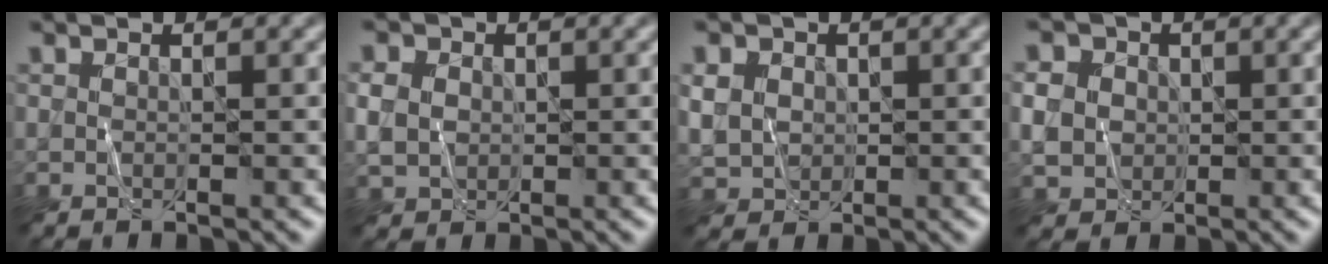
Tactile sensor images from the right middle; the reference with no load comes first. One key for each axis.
{"total": 2.8, "fx": 0.2, "fy": 2.4, "fz": 1.4, "tx": -0.037, "ty": 0.001, "tz": 0.005}
{"total": 3.7, "fx": 0.8, "fy": 3.2, "fz": 1.7, "tx": -0.047, "ty": 0.007, "tz": 0.015}
{"total": 3.4, "fx": 0.2, "fy": 3.1, "fz": 1.4, "tx": -0.035, "ty": 0.006, "tz": 0.002}